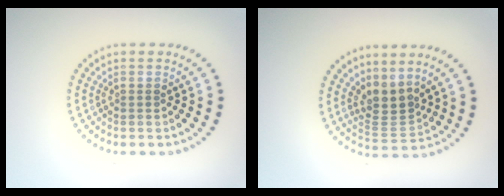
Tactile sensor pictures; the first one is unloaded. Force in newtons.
{"total": 2.8, "press": 2.0, "slide": 2.0}